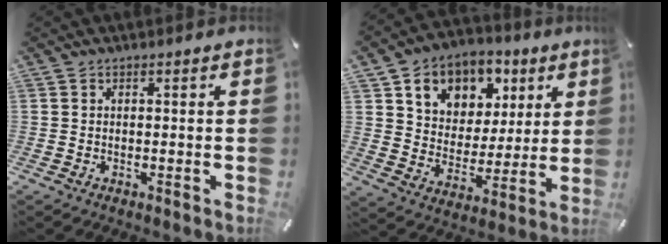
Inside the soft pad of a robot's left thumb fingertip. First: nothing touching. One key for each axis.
{"total": 11.5, "fx": 5.5, "fy": 9.5, "fz": 3.4, "tx": -0.060, "ty": -0.029, "tz": 0.103}